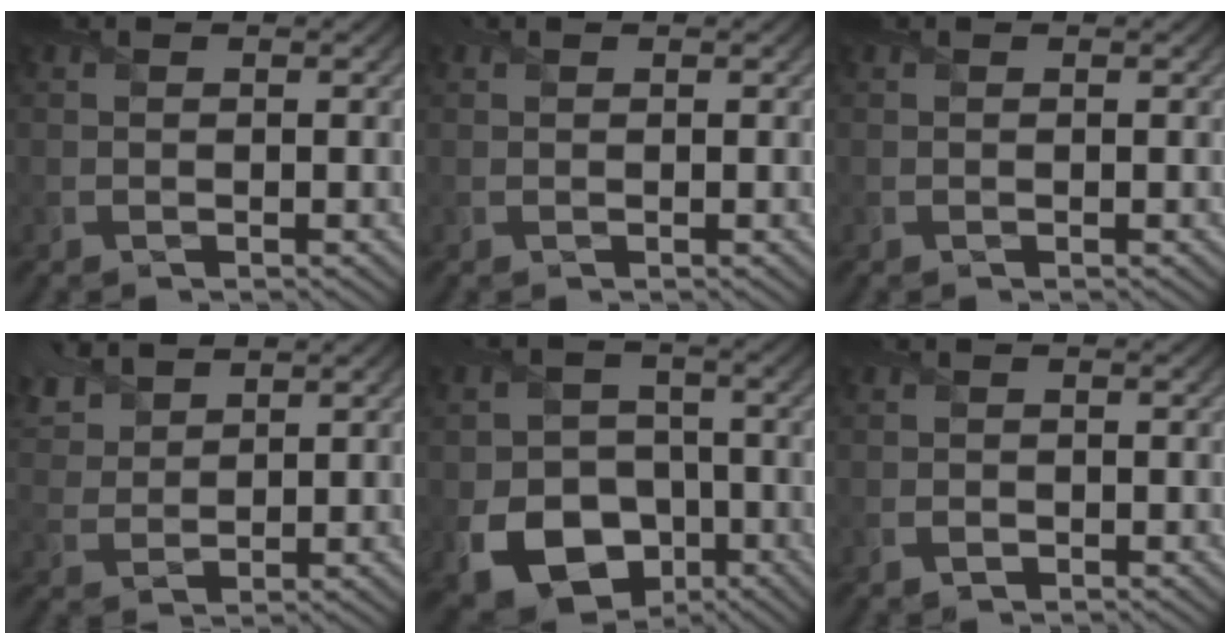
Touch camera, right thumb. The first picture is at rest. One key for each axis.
{"total": 0.0}
{"total": 0.0}
{"total": 6.2, "fx": 4.7, "fy": 2.8, "fz": 3.0, "tx": -0.089, "ty": 0.018, "tz": 0.096}
{"total": 11.9, "fx": -4.8, "fy": 9.1, "fz": 6.0, "tx": -0.121, "ty": -0.052, "tz": -0.088}
{"total": 1.2, "fx": -0.6, "fy": 0.9, "fz": 0.6, "tx": -0.011, "ty": -0.006, "tz": -0.012}